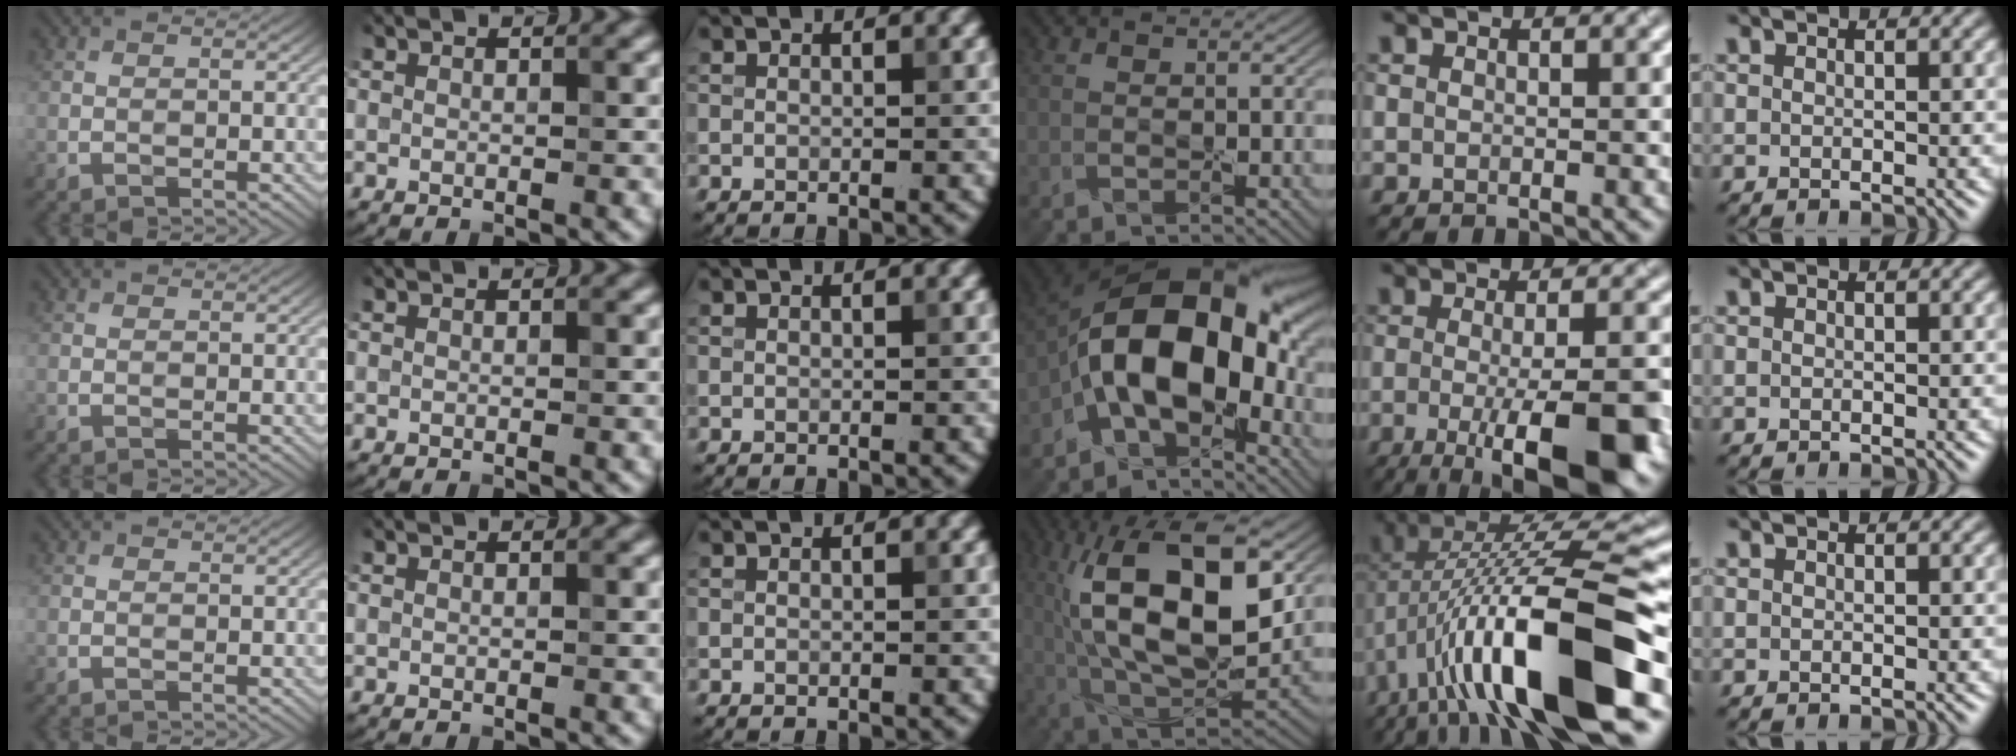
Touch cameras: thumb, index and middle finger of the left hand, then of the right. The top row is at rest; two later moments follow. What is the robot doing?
{"motion": "peel", "object": "tape"}